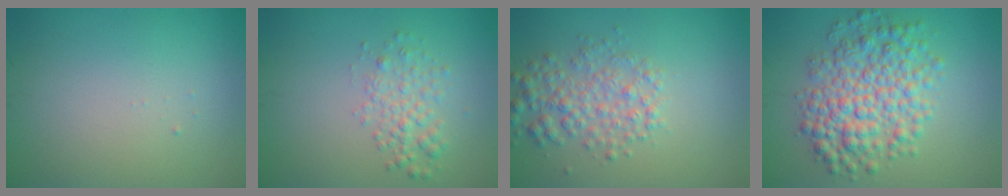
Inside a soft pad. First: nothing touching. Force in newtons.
{"total": 2.4, "press": 2.4, "slide": 0.1}
{"total": 3.6, "press": 3.6, "slide": 0.1}
{"total": 6.7, "press": 6.7, "slide": 0.1}